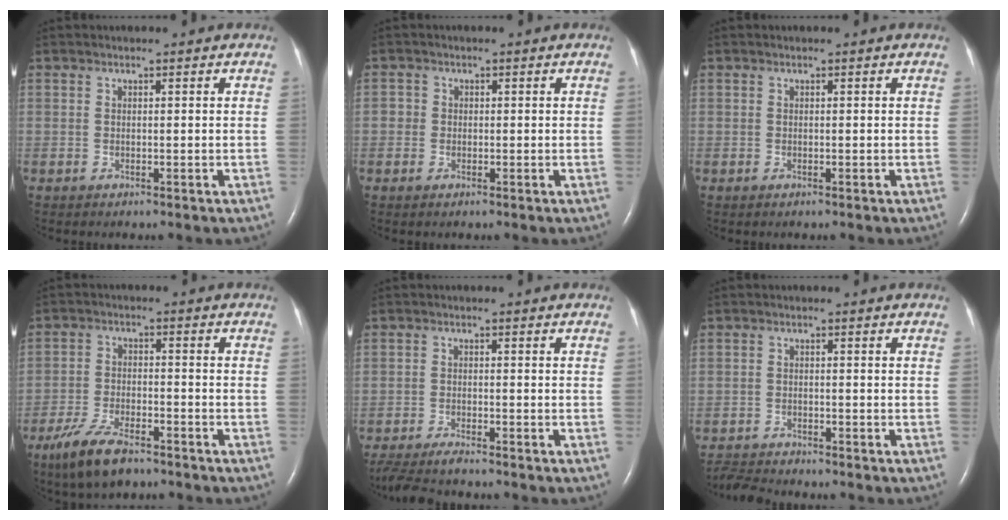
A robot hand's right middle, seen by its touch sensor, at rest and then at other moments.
{"total": 1.5, "force": [-0.3, 1.4, 0.3], "torque": [0.001, 0.005, -0.007]}
{"total": 0.0}
{"total": 8.6, "force": [-6.2, 2.6, 5.3], "torque": [-0.116, -0.014, -0.112]}
{"total": 7.4, "force": [-6.6, 0.6, 3.2], "torque": [-0.054, -0.020, -0.112]}
{"total": 3.9, "force": [-3.9, 0.0, 0.1], "torque": [-0.002, -0.019, -0.070]}